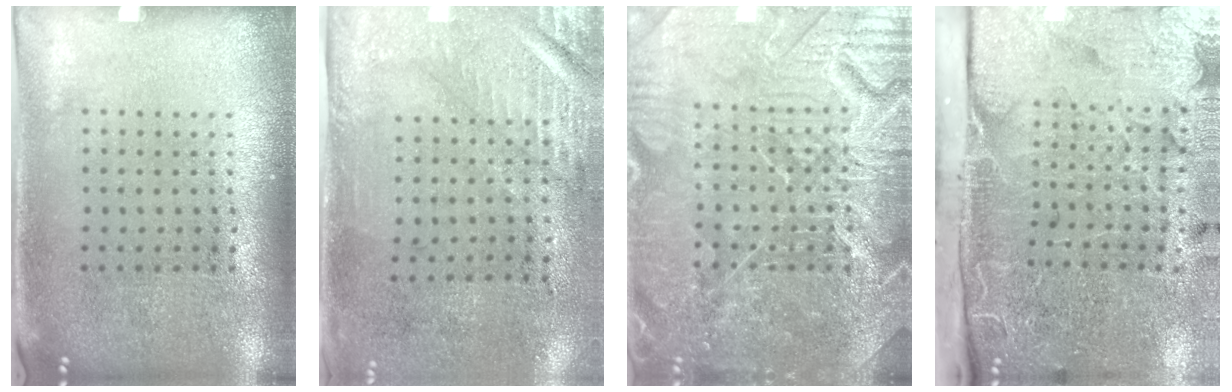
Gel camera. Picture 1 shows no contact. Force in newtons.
{"total": 3.0, "press": 2.5, "slide": 1.5}
{"total": 7.9, "press": 7.8, "slide": 0.9}
{"total": 5.1, "press": 3.9, "slide": 3.3}